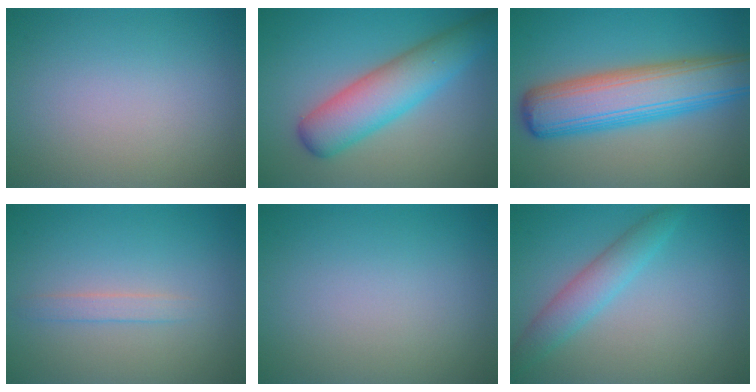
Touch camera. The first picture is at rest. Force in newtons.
{"total": 6.5, "press": 6.5, "slide": 0.4}
{"total": 9.3, "press": 9.3, "slide": 0.3}
{"total": 1.2, "press": 1.2, "slide": 0.0}
{"total": 0.0}
{"total": 3.1, "press": 3.1, "slide": 0.1}